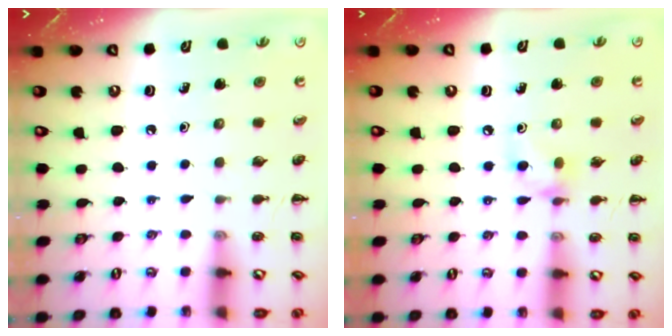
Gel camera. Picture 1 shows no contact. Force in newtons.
{"total": 6.5, "press": 6.4, "slide": 1.1}